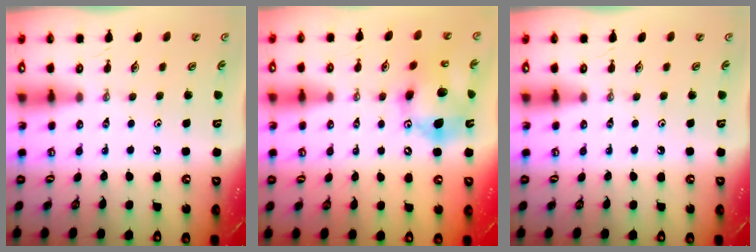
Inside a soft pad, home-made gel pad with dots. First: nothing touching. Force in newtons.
{"total": 14.0, "press": 13.8, "slide": 2.5}
{"total": 0.0}